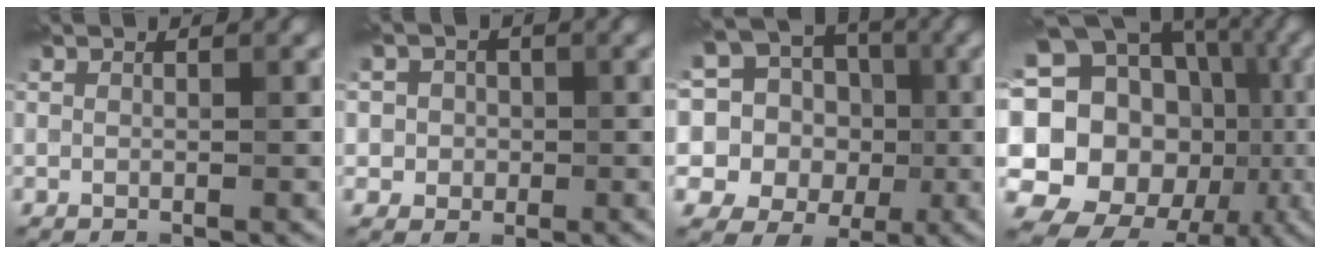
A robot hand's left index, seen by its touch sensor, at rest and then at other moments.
{"total": 3.3, "force": [0.5, 3.1, 1.0], "torque": [-0.003, 0.016, -0.005]}
{"total": 15.5, "force": [2.8, 13.9, 6.4], "torque": [-0.172, 0.049, 0.022]}
{"total": 21.8, "force": [-0.8, 18.8, 11.0], "torque": [-0.188, 0.038, -0.043]}